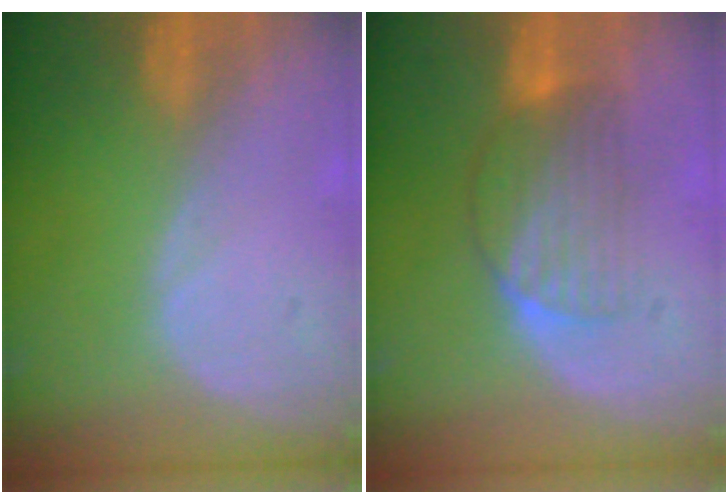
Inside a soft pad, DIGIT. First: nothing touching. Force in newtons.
{"total": 6.5, "press": 5.9, "slide": 2.6}